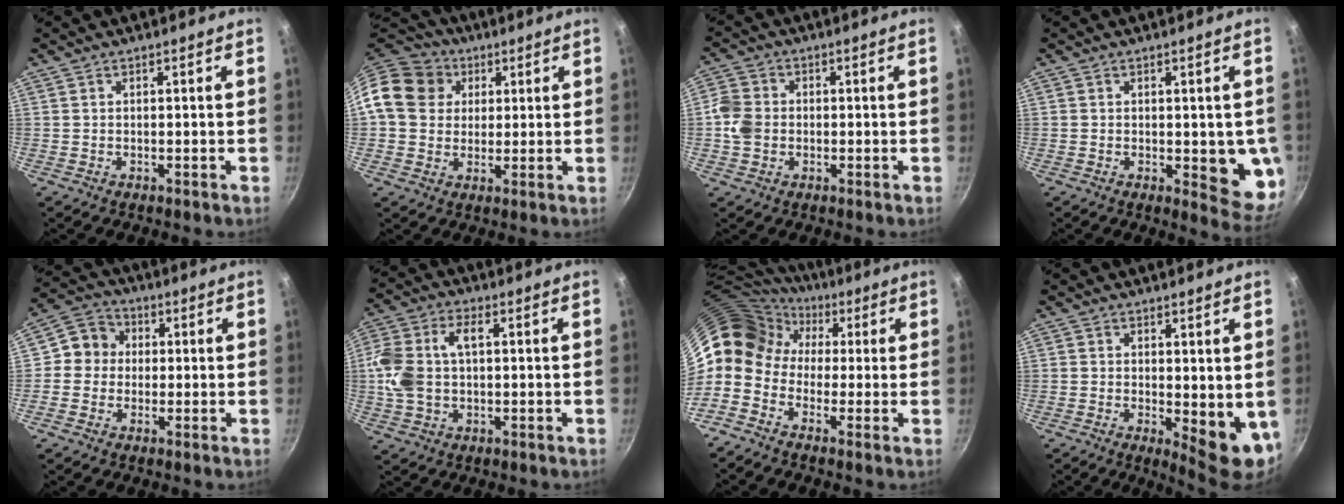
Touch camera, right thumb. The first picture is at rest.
{"total": 14.1, "force": [4.1, 11.9, 6.5], "torque": [-0.107, 0.017, 0.061]}
{"total": 5.5, "force": [-0.7, 4.7, 2.8], "torque": [-0.043, 0.010, -0.027]}
{"total": 8.4, "force": [-0.7, 3.7, 7.5], "torque": [-0.060, -0.018, -0.008]}
{"total": 6.9, "force": [0.2, 6.5, 2.3], "torque": [-0.001, 0.015, -0.017]}
{"total": 11.6, "force": [1.0, 7.2, 9.0], "torque": [-0.181, 0.020, 0.010]}
{"total": 11.5, "force": [1.9, 9.8, 5.8], "torque": [-0.102, 0.026, 0.003]}
{"total": 7.7, "force": [-0.1, 3.1, 7.0], "torque": [-0.078, -0.014, 0.006]}